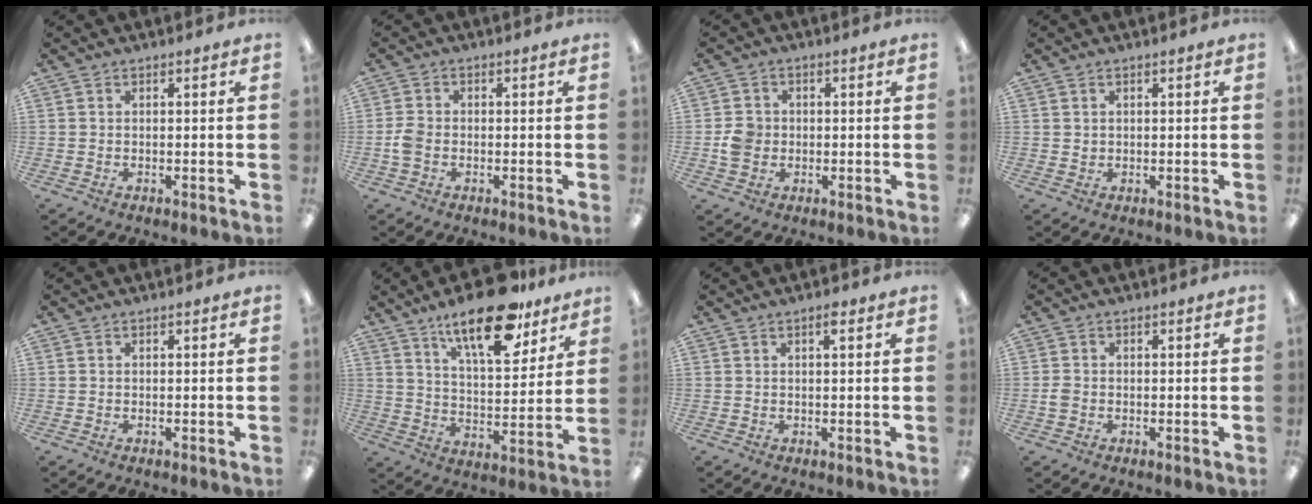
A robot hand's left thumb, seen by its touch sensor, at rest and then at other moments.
{"total": 3.4, "force": [-0.8, 2.5, 2.3], "torque": [-0.045, 0.005, -0.016]}
{"total": 4.6, "force": [-0.4, 4.3, 1.8], "torque": [-0.019, 0.004, -0.008]}
{"total": 0.9, "force": [0.5, 0.7, 0.2], "torque": [-0.004, 0.003, 0.008]}
{"total": 0.0}
{"total": 17.9, "force": [13.0, 6.3, 10.6], "torque": [-0.166, -0.071, 0.215]}
{"total": 1.8, "force": [1.1, 0.4, 1.4], "torque": [-0.022, 0.000, 0.015]}
{"total": 1.7, "force": [-0.4, 1.4, 1.0], "torque": [-0.017, 0.003, -0.008]}